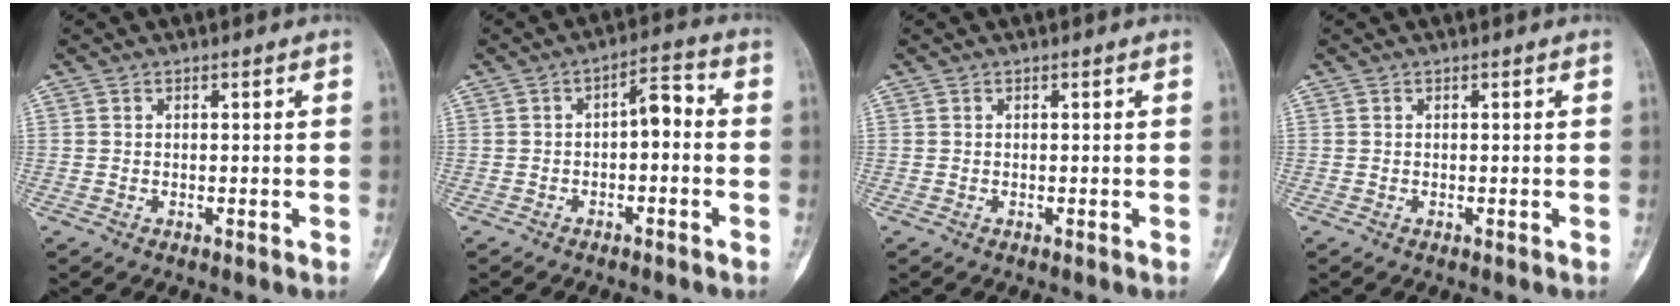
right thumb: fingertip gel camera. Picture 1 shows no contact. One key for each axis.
{"total": 5.3, "fx": -0.8, "fy": 2.6, "fz": 4.6, "tx": -0.059, "ty": 0.033, "tz": -0.021}
{"total": 0.0}
{"total": 0.0}